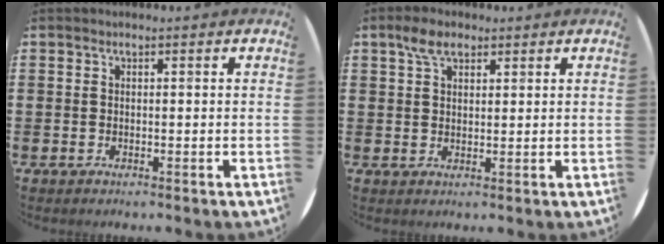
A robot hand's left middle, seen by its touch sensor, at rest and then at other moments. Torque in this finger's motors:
{"motor_torque": [0.84, -0.94, 0.06, 0.07]}